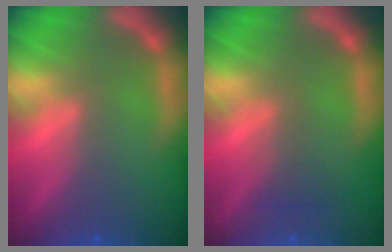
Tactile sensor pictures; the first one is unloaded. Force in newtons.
{"total": 1.5}